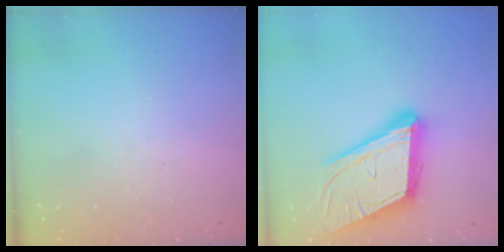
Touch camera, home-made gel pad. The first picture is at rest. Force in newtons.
{"total": 18.6, "press": 18.2, "slide": 3.8}